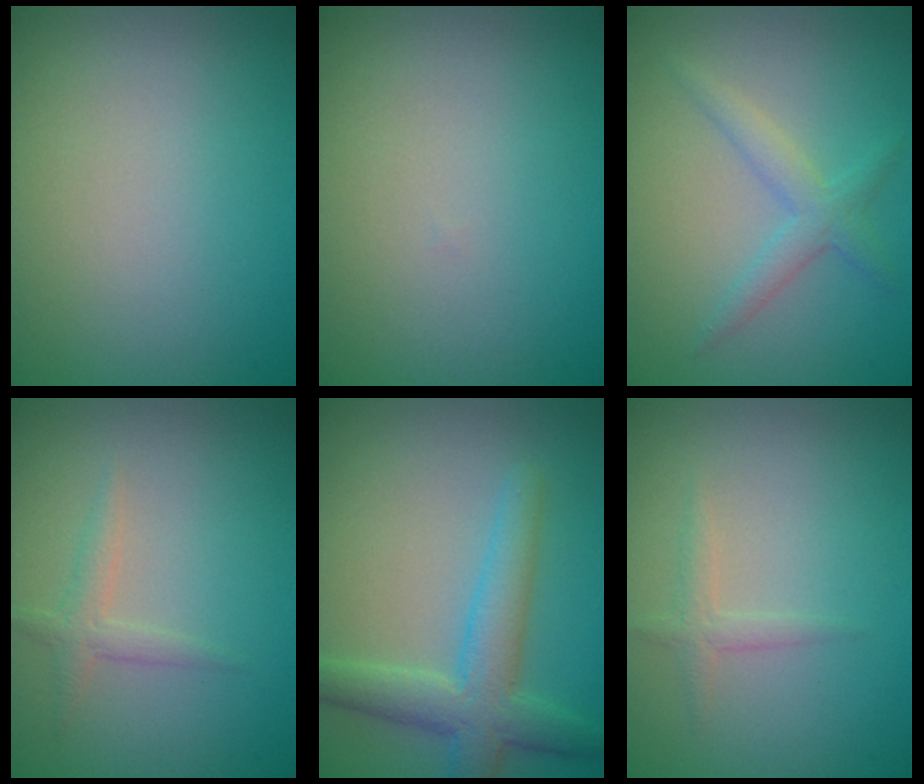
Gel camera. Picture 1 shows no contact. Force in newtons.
{"total": 0.0}
{"total": 2.2, "press": 2.2, "slide": 0.1}
{"total": 1.5, "press": 1.5, "slide": 0.0}
{"total": 4.7, "press": 4.7, "slide": 0.3}
{"total": 1.1, "press": 1.1, "slide": 0.1}